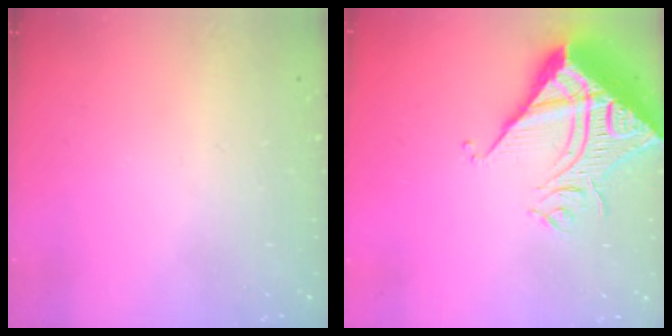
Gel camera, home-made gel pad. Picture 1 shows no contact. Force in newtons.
{"total": 12.1, "press": 12.0, "slide": 1.2}